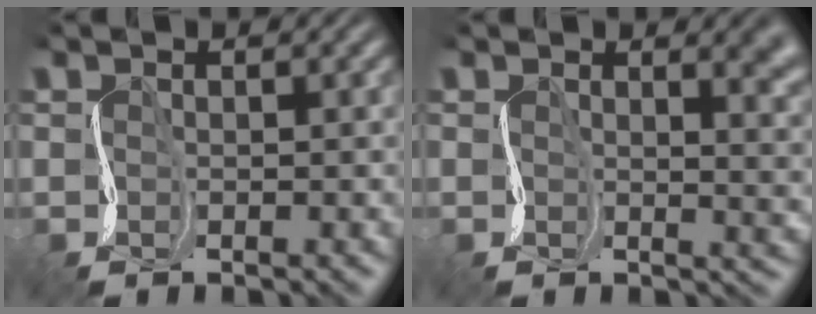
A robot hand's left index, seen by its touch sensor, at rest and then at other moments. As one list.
[{"total": 6.0, "force": [1.7, 3.1, 4.8], "torque": [-0.033, 0.002, 0.021]}]